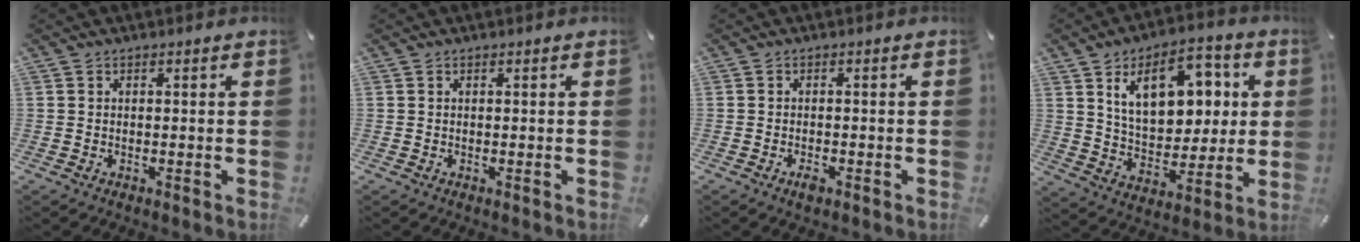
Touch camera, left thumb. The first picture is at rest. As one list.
[{"total": 0.0}, {"total": 1.8, "force": [-1.1, 0.8, 1.2], "torque": [-0.031, 0.000, -0.021]}, {"total": 16.6, "force": [7.0, 10.3, 11.0], "torque": [-0.172, -0.012, 0.124]}]